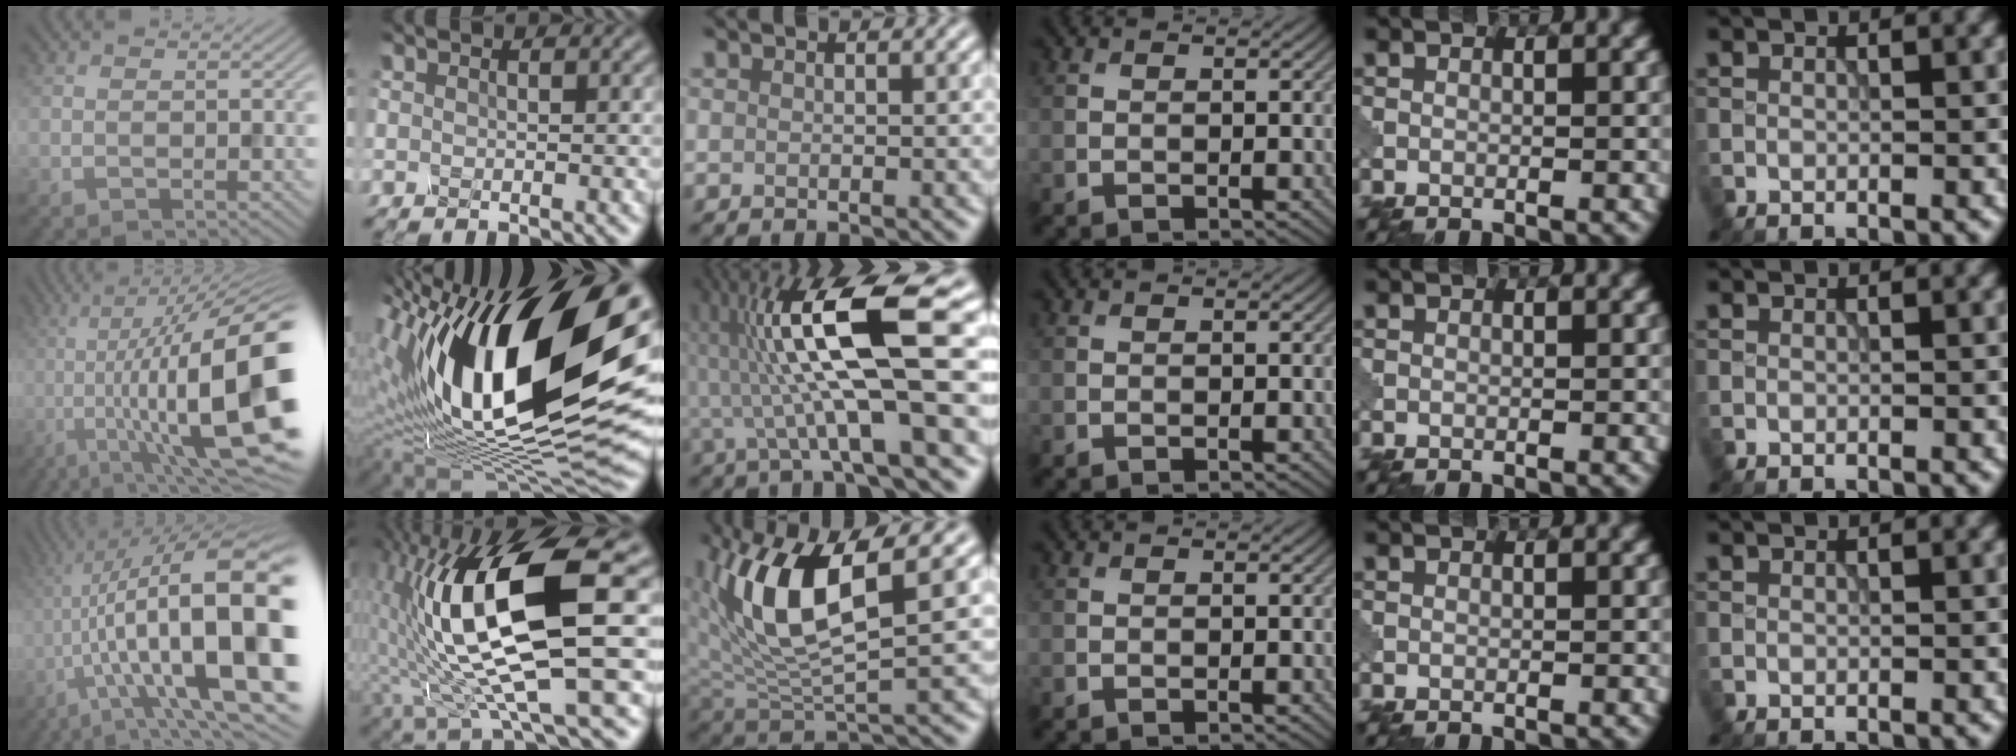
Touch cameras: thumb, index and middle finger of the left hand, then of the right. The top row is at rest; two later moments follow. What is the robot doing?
{"motion": "shake", "object": "plastic piggy bank"}